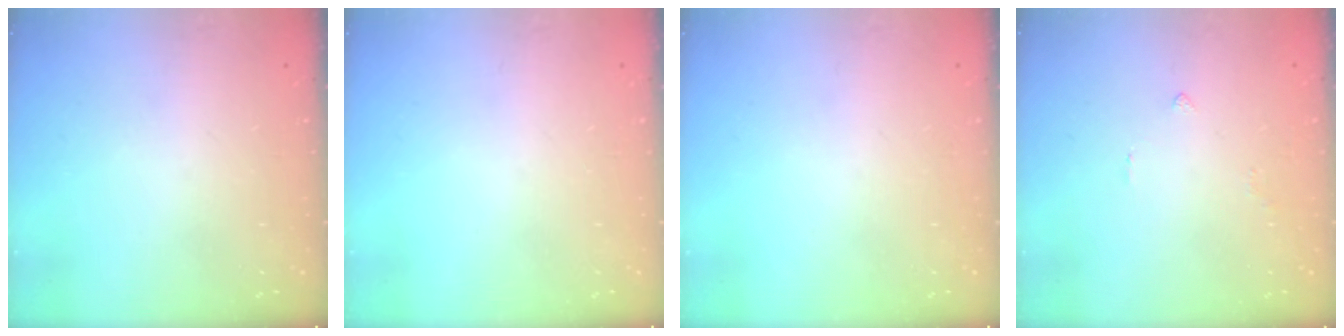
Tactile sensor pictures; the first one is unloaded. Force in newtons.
{"total": 0.0}
{"total": 0.0}
{"total": 1.4, "press": 1.3, "slide": 0.5}